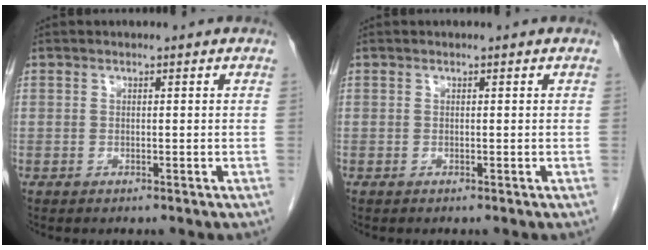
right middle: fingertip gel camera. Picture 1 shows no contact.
{"total": 0.0}